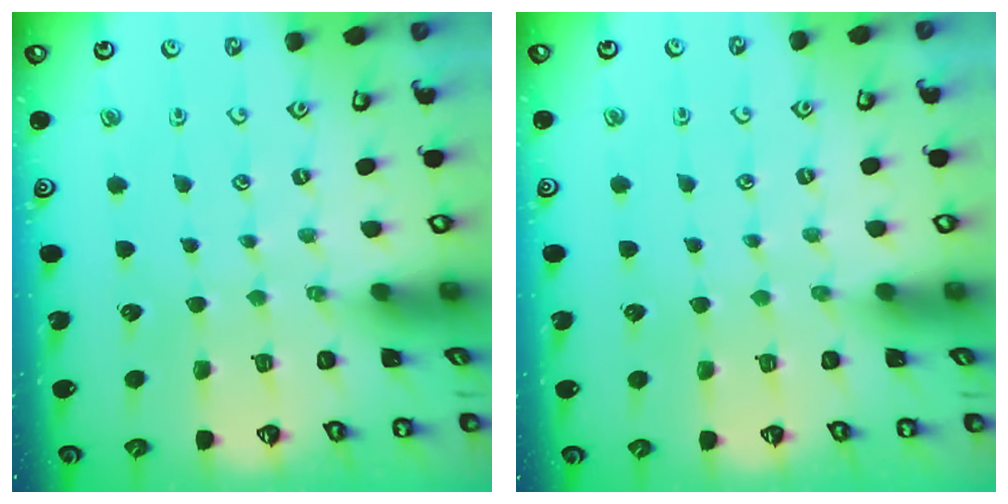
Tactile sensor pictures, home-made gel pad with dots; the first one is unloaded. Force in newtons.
{"total": 0.9, "press": 0.9, "slide": 0.1}